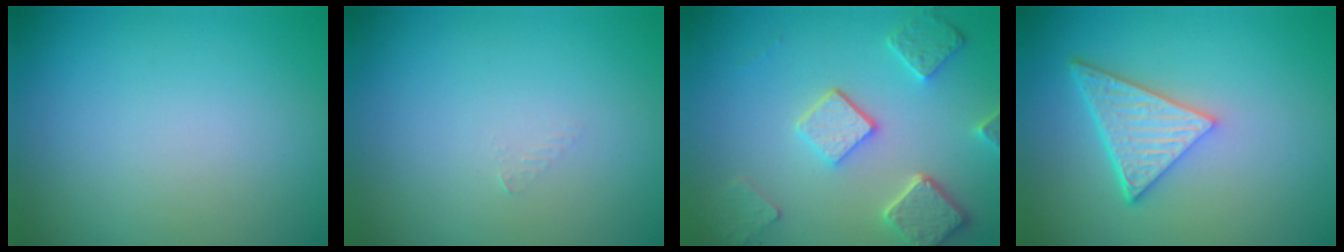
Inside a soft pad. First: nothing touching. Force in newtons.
{"total": 0.7, "press": 0.7, "slide": 0.1}
{"total": 5.3, "press": 4.1, "slide": 3.4}
{"total": 5.1, "press": 3.7, "slide": 3.5}